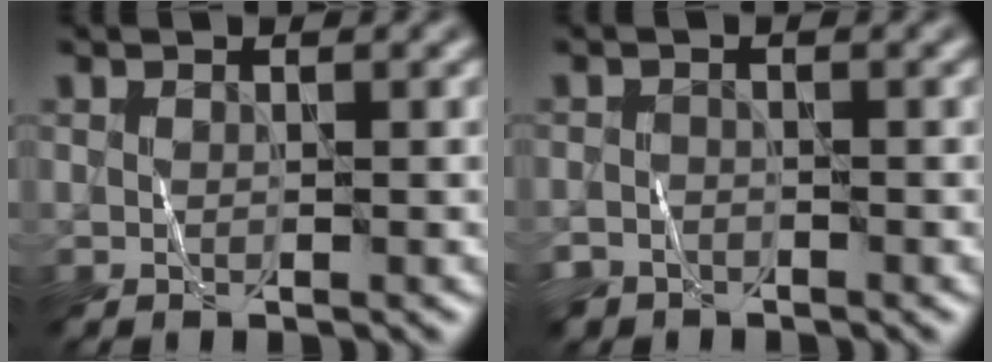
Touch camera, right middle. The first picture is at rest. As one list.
[{"total": 2.3, "force": [-1.9, 1.2, 0.1], "torque": [0.002, 0.001, -0.034]}]